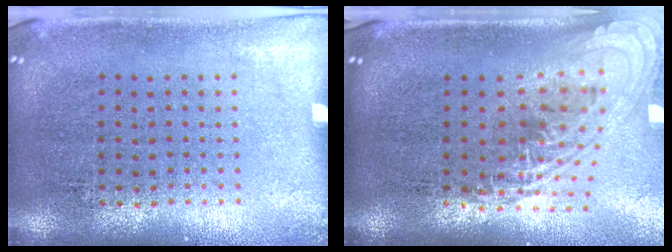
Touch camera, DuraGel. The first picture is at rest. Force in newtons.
{"total": 2.3, "press": 1.7, "slide": 1.5}